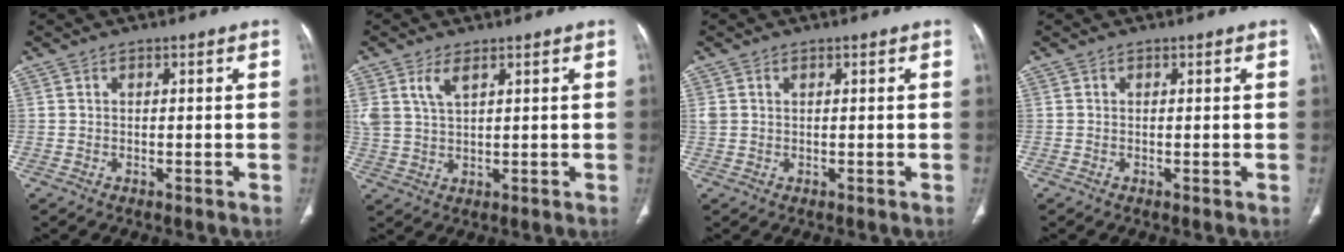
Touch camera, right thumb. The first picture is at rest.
{"total": 4.9, "force": [2.6, 2.3, 3.5], "torque": [-0.075, -0.005, 0.061]}
{"total": 1.5, "force": [0.6, 1.1, 0.9], "torque": [-0.022, 0.007, 0.020]}
{"total": 0.0}